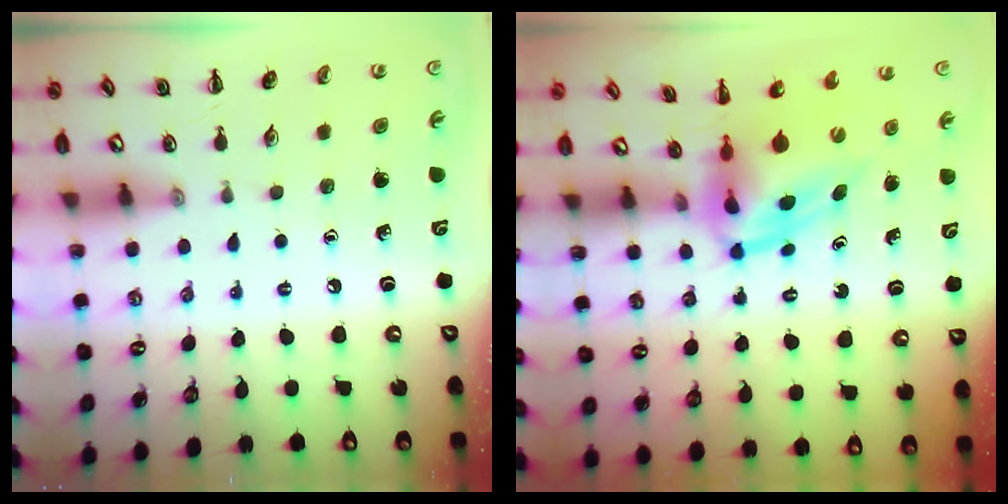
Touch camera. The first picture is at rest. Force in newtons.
{"total": 4.5, "press": 4.4, "slide": 0.7}